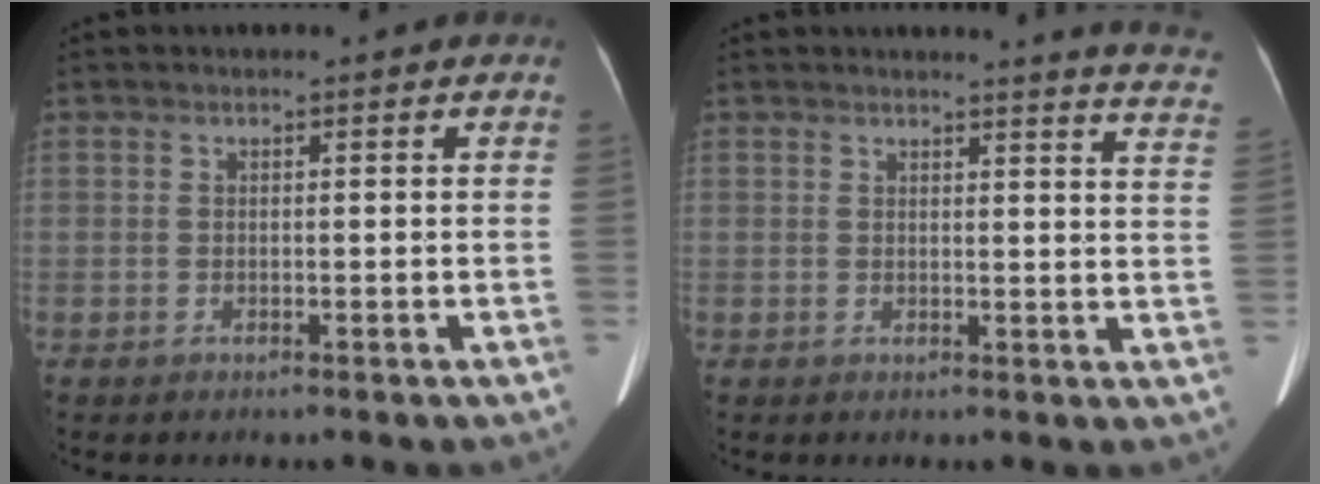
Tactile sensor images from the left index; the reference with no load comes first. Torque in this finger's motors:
{"motor_torque": [0.68, -1.46, 0.06, 0.00]}